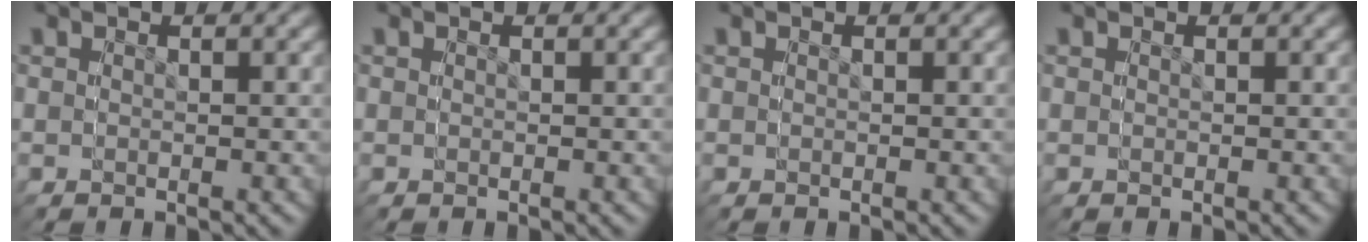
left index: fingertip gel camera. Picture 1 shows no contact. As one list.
[{"total": 0.0}, {"total": 0.0}, {"total": 0.0}]